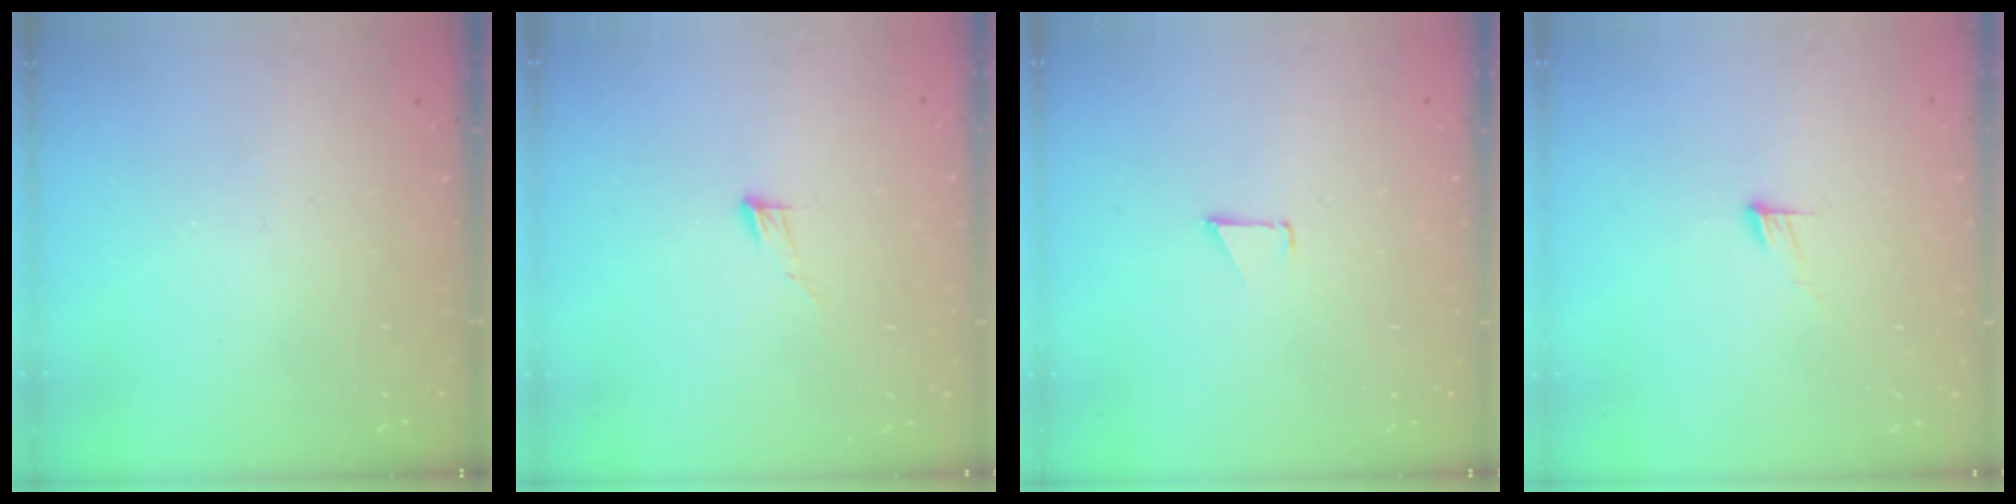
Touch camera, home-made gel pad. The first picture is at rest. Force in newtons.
{"total": 4.0, "press": 4.0, "slide": 0.3}
{"total": 0.9, "press": 0.8, "slide": 0.1}
{"total": 5.2, "press": 5.2, "slide": 0.5}